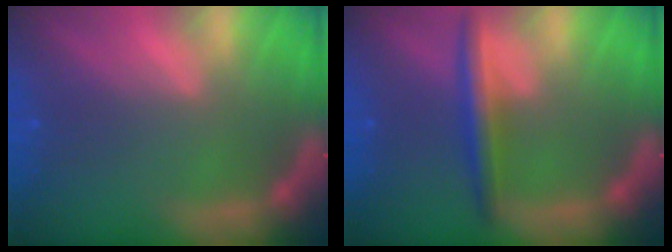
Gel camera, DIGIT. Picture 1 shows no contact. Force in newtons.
{"total": 3.5}